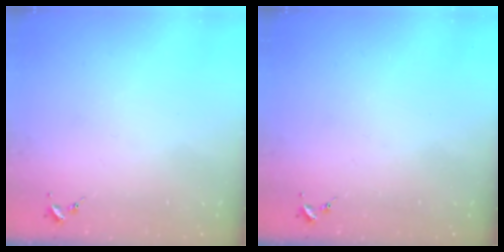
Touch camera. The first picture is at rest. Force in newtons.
{"total": 0.0}